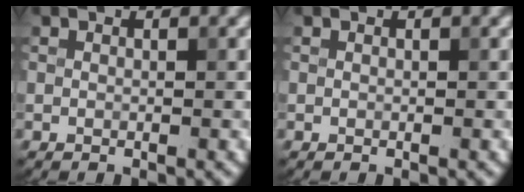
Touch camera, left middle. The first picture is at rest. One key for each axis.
{"total": 0.0}